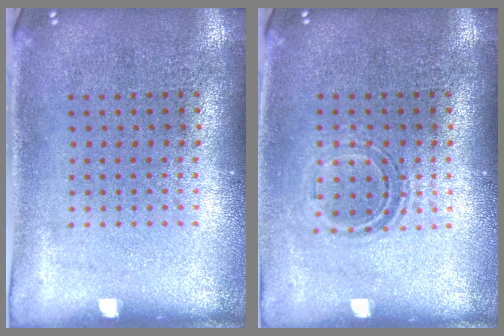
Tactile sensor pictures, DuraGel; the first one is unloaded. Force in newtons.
{"total": 1.2, "press": 0.9, "slide": 0.7}